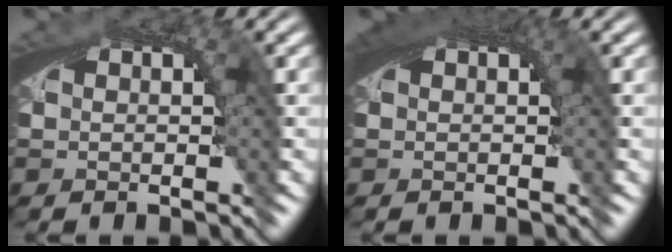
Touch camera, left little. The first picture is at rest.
{"total": 2.1, "force": [0.8, 0.4, 1.9], "torque": [-0.024, 0.007, 0.013]}